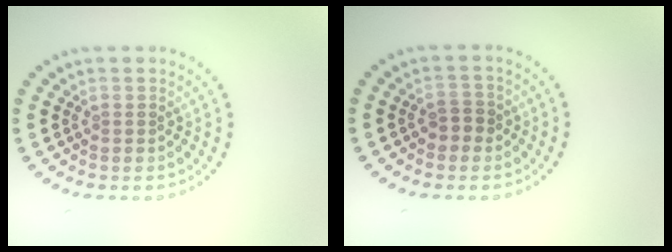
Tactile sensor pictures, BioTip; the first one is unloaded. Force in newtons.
{"total": 1.7, "press": 1.6, "slide": 0.5}